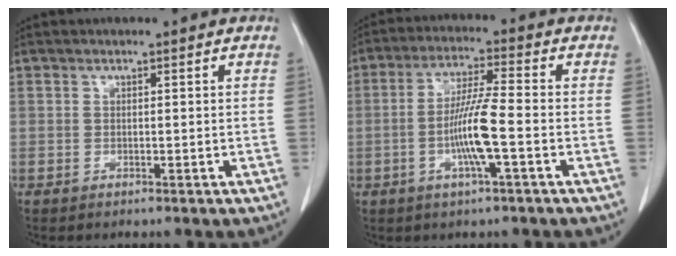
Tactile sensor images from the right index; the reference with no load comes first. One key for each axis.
{"total": 8.5, "fx": -2.0, "fy": -0.1, "fz": 8.2, "tx": -0.161, "ty": -0.001, "tz": -0.040}